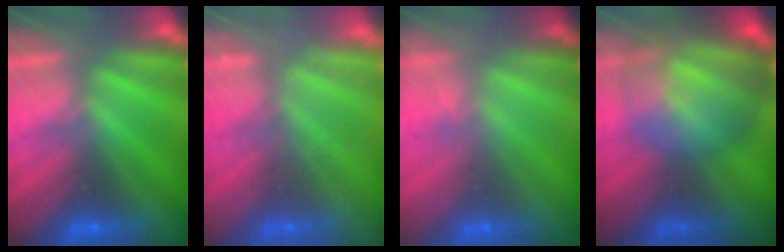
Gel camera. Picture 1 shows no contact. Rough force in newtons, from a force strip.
{"total": 2.3}
{"total": 1.6}
{"total": 6.6}